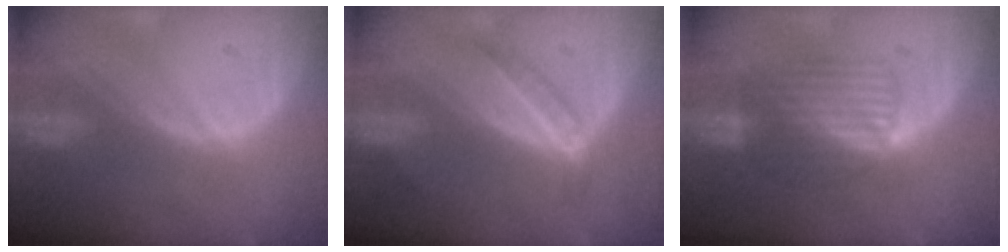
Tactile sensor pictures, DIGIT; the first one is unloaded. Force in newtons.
{"total": 4.4, "press": 3.9, "slide": 2.1}
{"total": 6.4, "press": 6.3, "slide": 1.1}